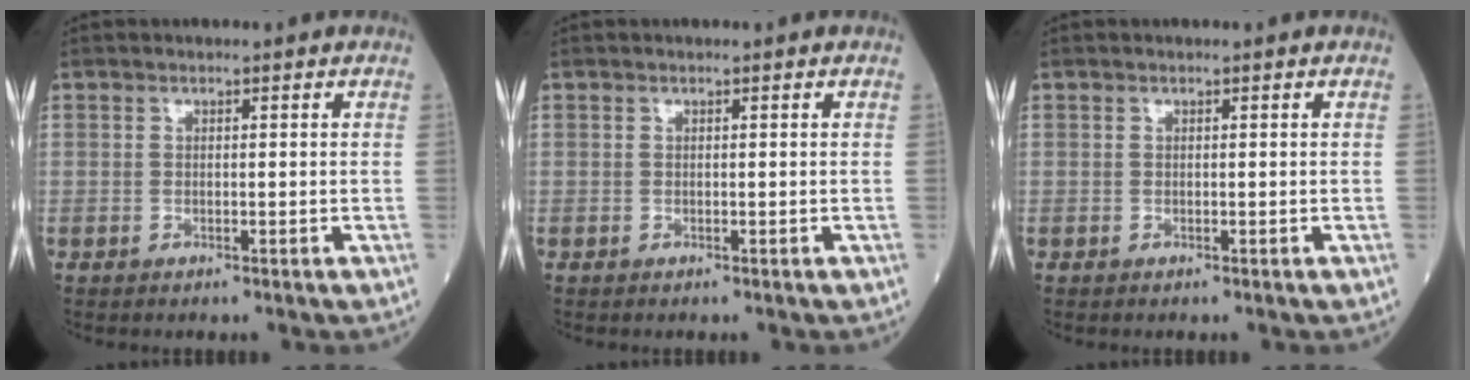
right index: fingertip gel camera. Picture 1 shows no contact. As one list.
[{"total": 0.0}, {"total": 0.0}]